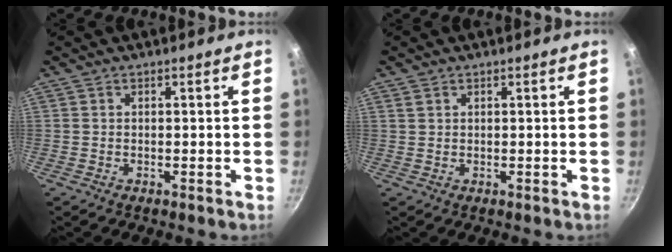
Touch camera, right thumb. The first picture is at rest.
{"total": 1.0, "force": [0.6, 0.7, 0.3], "torque": [-0.005, 0.000, 0.011]}